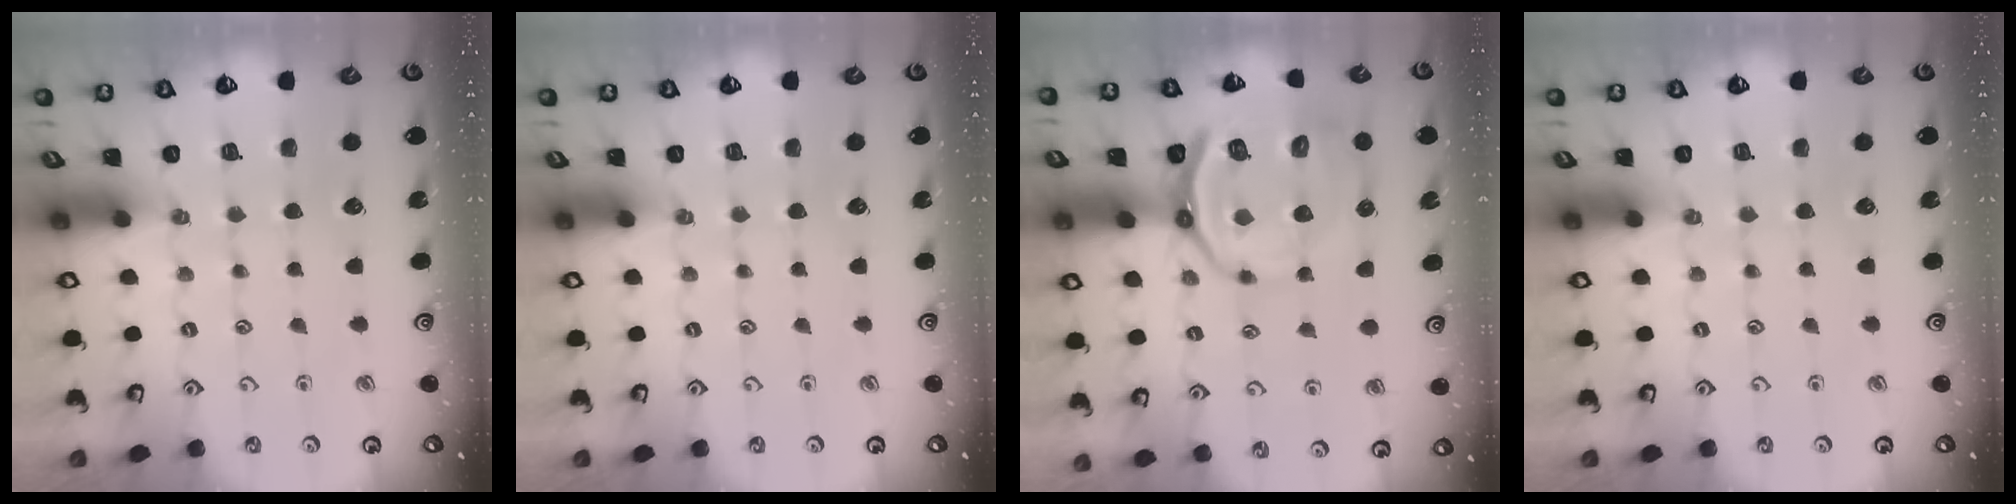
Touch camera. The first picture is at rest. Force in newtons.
{"total": 0.0}
{"total": 15.0, "press": 14.8, "slide": 2.7}
{"total": 0.0}